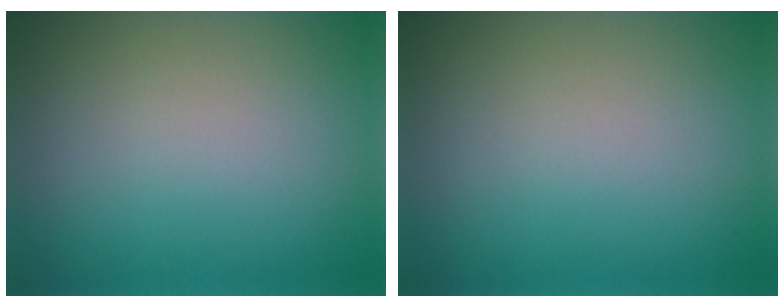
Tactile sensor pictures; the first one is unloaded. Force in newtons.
{"total": 0.0}